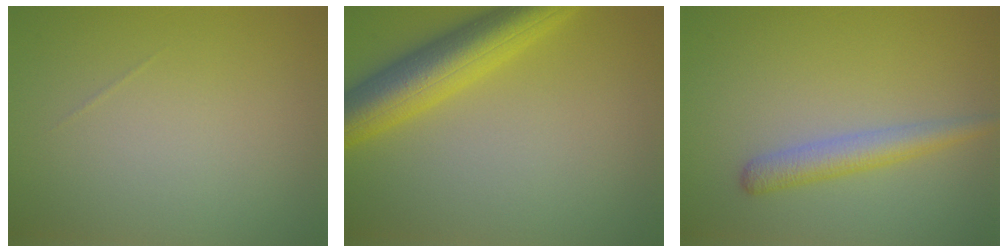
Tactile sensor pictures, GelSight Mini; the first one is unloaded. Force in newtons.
{"total": 7.1, "press": 7.0, "slide": 0.3}
{"total": 2.8, "press": 2.7, "slide": 0.2}